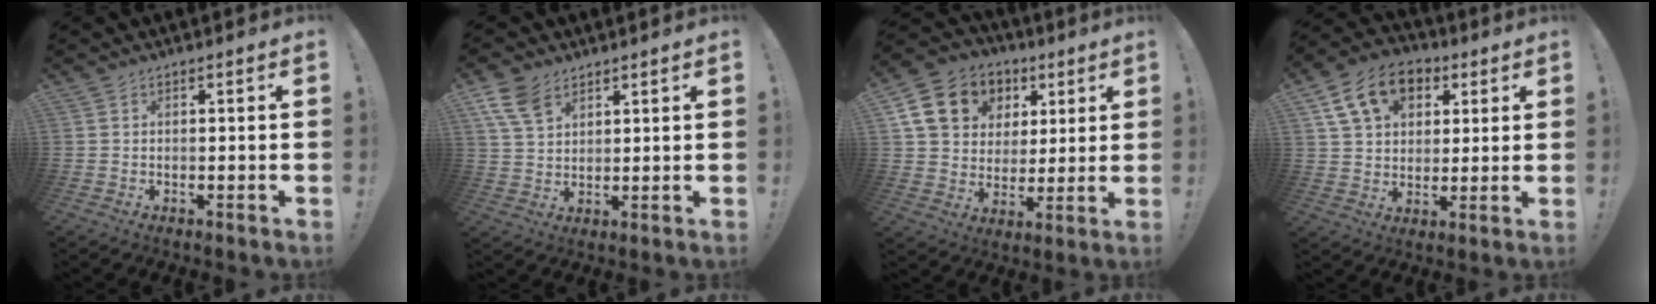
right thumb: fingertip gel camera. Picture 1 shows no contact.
{"total": 8.3, "force": [5.1, 5.0, 4.3], "torque": [-0.091, -0.016, 0.102]}
{"total": 15.8, "force": [6.1, 12.9, 6.9], "torque": [-0.096, -0.020, 0.133]}
{"total": 14.7, "force": [6.4, 10.6, 7.9], "torque": [-0.125, -0.018, 0.125]}